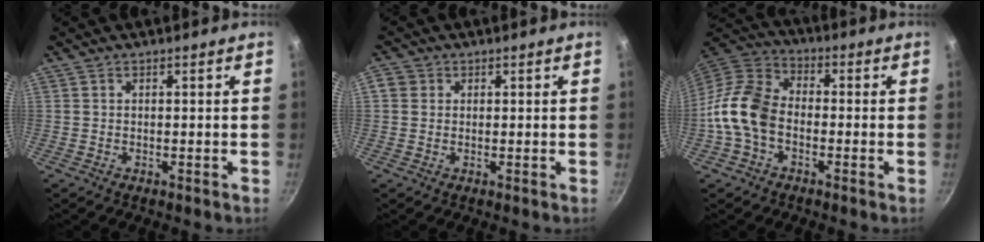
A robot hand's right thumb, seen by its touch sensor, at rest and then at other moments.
{"total": 2.6, "force": [0.5, 2.4, 0.9], "torque": [-0.003, 0.005, 0.005]}
{"total": 11.9, "force": [-2.9, 8.3, 8.1], "torque": [-0.136, 0.037, -0.080]}